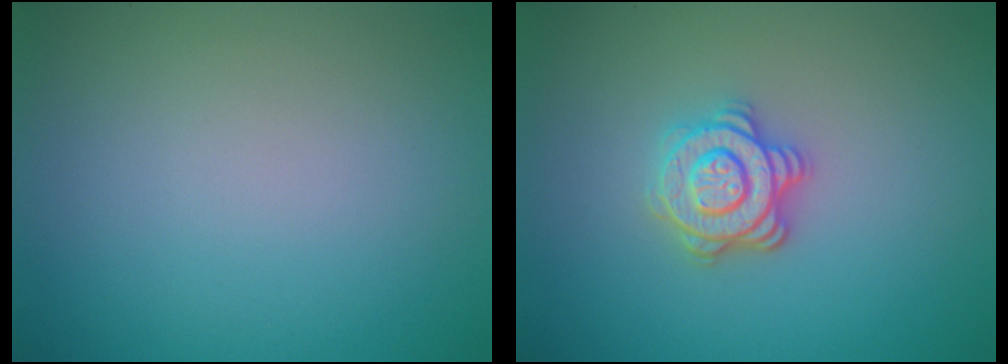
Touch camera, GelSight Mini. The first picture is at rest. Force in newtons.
{"total": 3.6, "press": 3.1, "slide": 1.9}